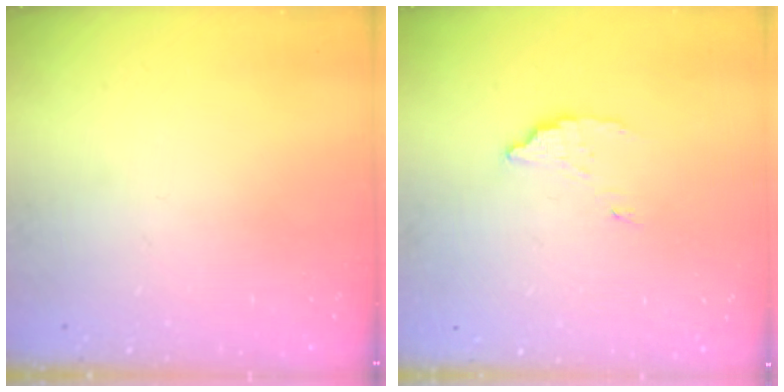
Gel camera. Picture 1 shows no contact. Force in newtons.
{"total": 2.8, "press": 2.8, "slide": 0.2}